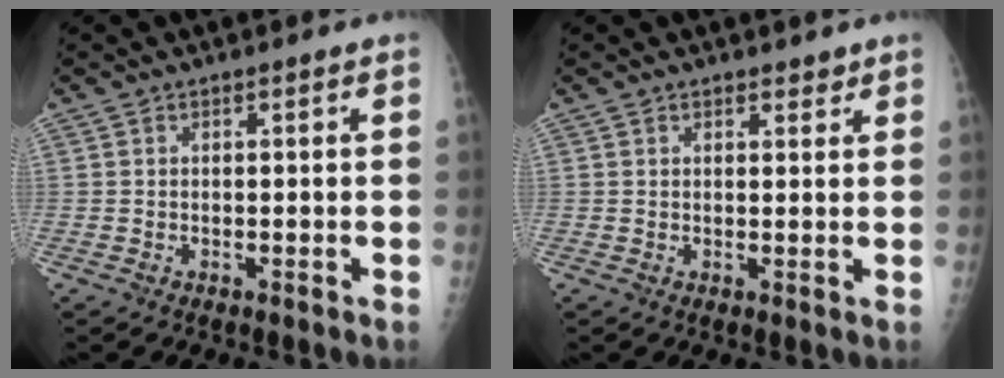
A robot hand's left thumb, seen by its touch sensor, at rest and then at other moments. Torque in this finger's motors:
{"motor_torque": [-0.26, 0.28, -0.14, -0.18, 0.02]}